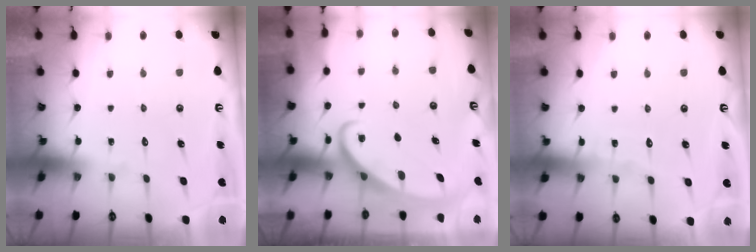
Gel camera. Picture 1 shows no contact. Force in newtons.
{"total": 2.5, "press": 2.5, "slide": 0.4}
{"total": 2.8, "press": 2.8, "slide": 0.2}